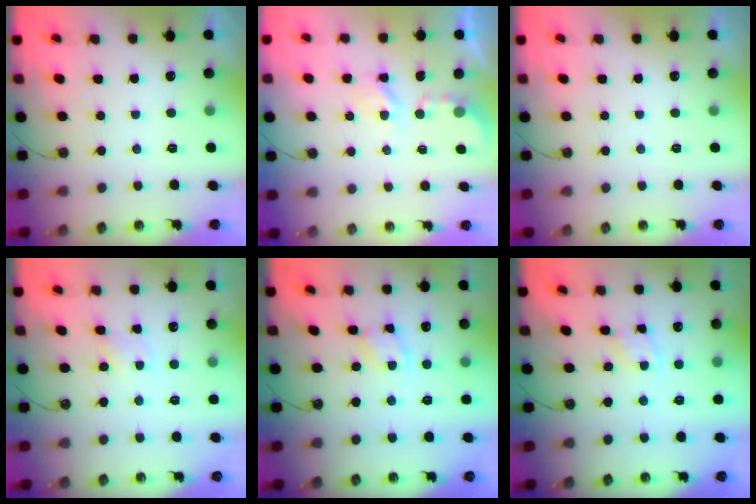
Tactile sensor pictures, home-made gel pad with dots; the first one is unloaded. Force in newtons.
{"total": 2.9, "press": 2.9, "slide": 0.4}
{"total": 0.0}
{"total": 2.2, "press": 2.2, "slide": 0.3}
{"total": 2.7, "press": 2.7, "slide": 0.1}
{"total": 2.1, "press": 2.1, "slide": 0.4}